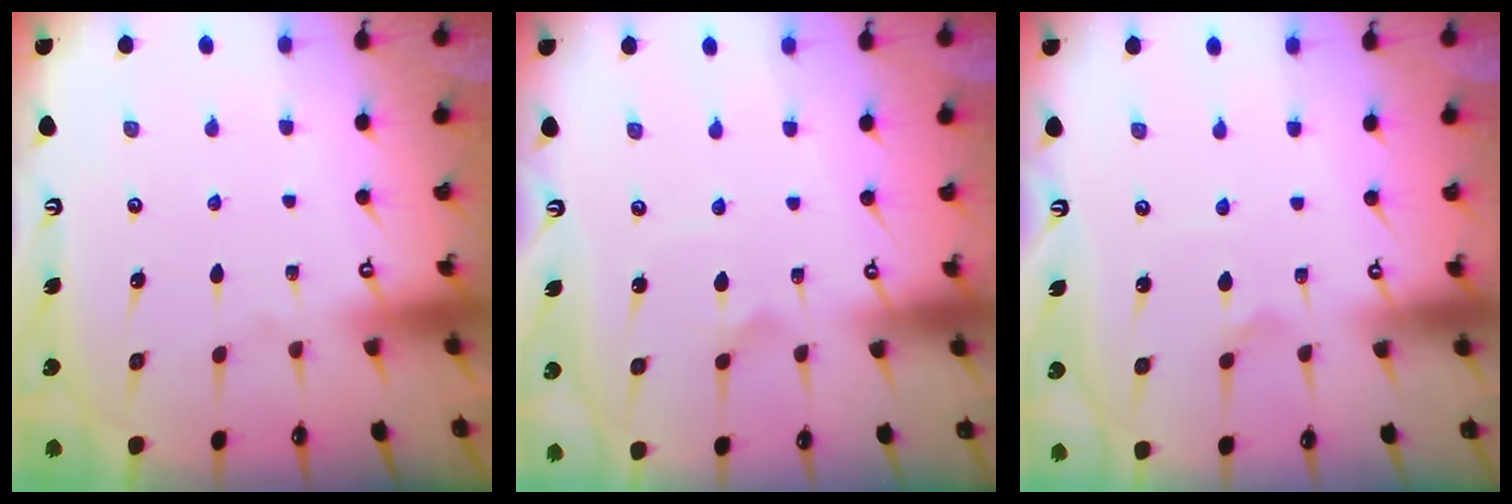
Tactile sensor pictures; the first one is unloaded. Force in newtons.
{"total": 2.1, "press": 2.0, "slide": 0.3}
{"total": 2.5, "press": 2.4, "slide": 0.5}